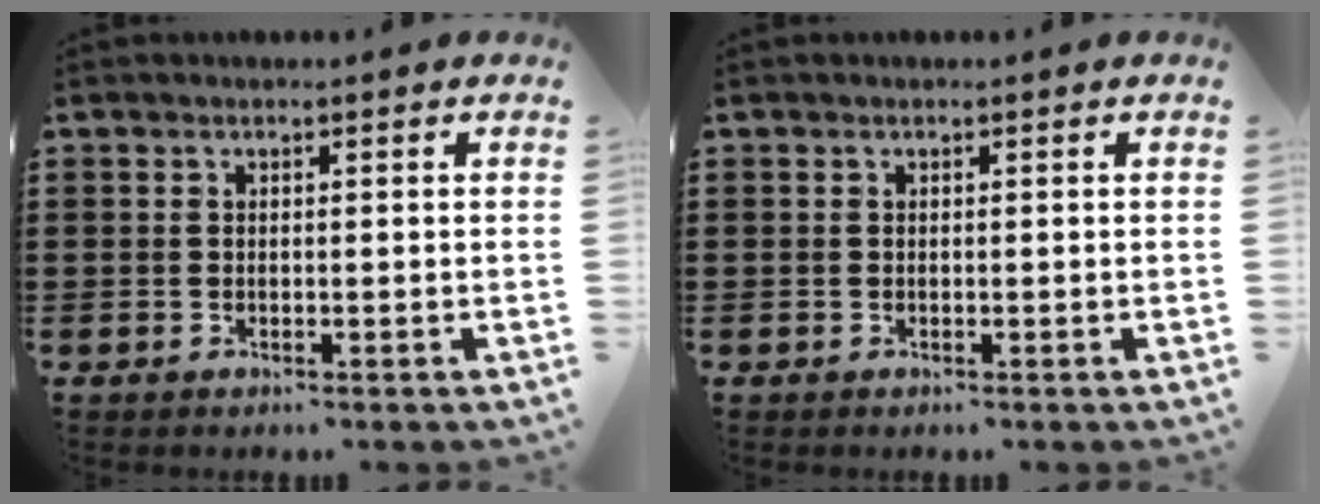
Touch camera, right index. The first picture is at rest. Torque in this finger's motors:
{"motor_torque": [-0.05, 0.31, 0.02, 0.00]}